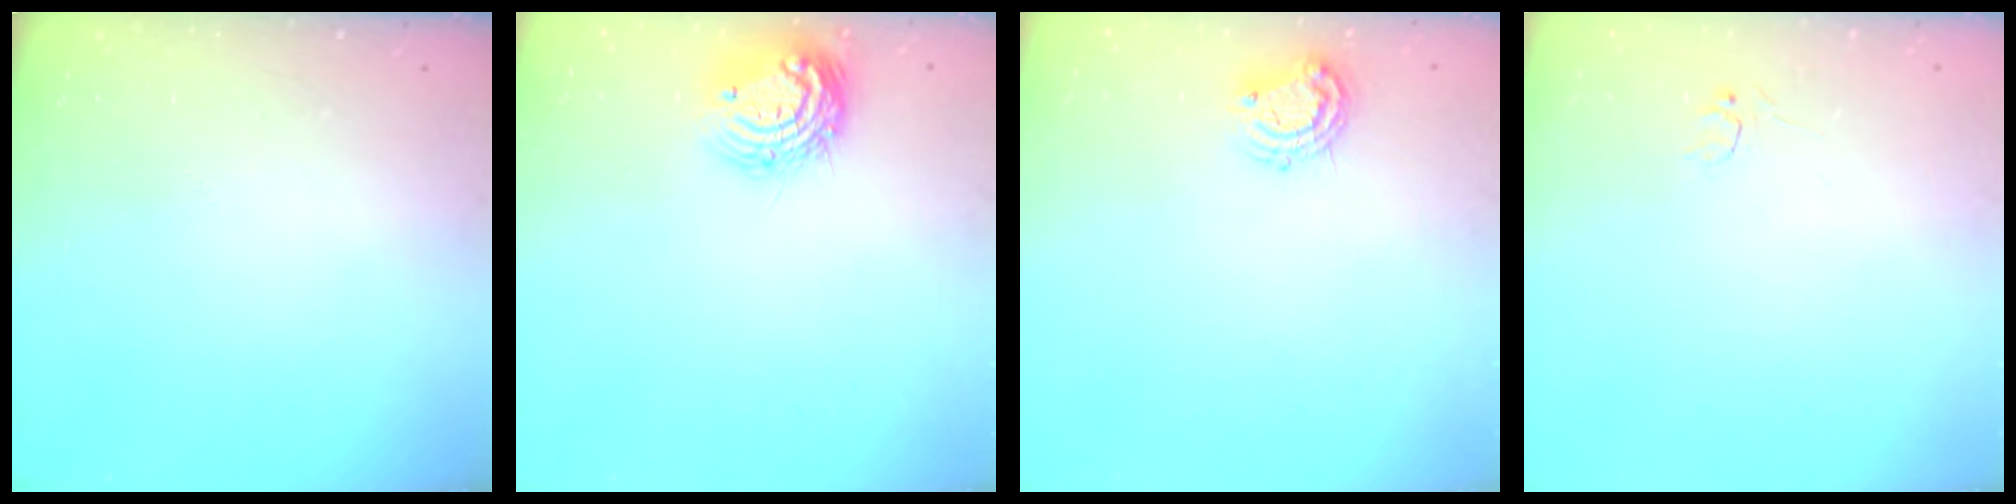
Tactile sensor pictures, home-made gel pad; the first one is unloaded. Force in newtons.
{"total": 11.0, "press": 10.9, "slide": 0.8}
{"total": 7.5, "press": 7.5, "slide": 0.7}
{"total": 3.1, "press": 3.1, "slide": 0.3}